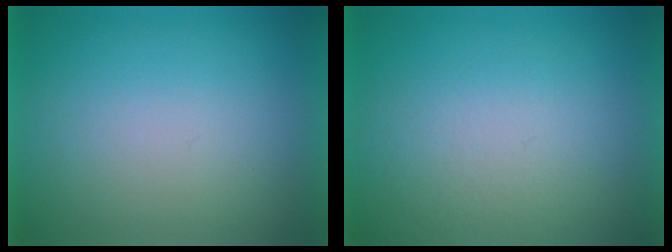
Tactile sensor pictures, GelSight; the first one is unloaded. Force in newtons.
{"total": 4.7}